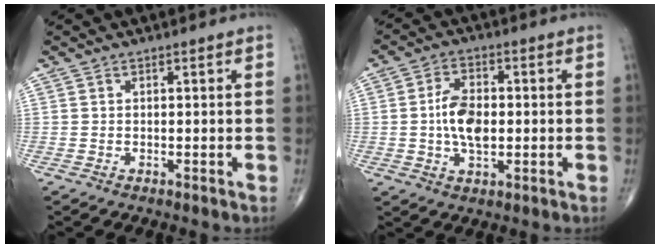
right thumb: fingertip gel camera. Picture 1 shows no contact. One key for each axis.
{"total": 7.8, "fx": -0.3, "fy": 4.3, "fz": 6.4, "tx": -0.112, "ty": 0.002, "tz": -0.008}